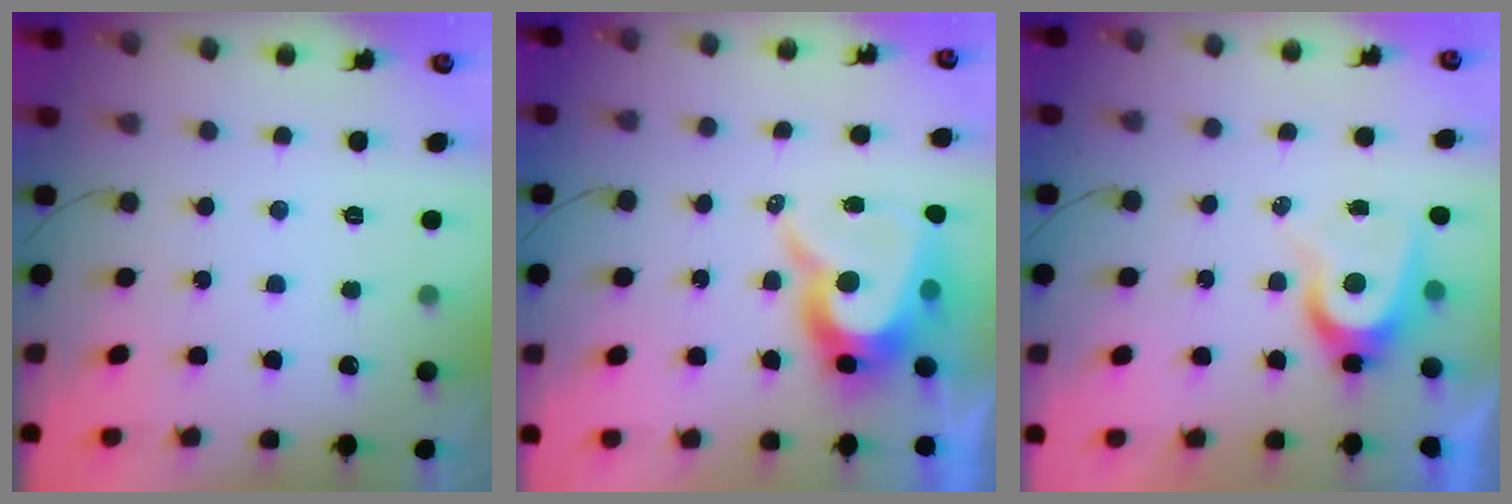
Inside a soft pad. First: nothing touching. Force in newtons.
{"total": 12.3, "press": 12.2, "slide": 1.0}
{"total": 6.9, "press": 6.9, "slide": 0.1}